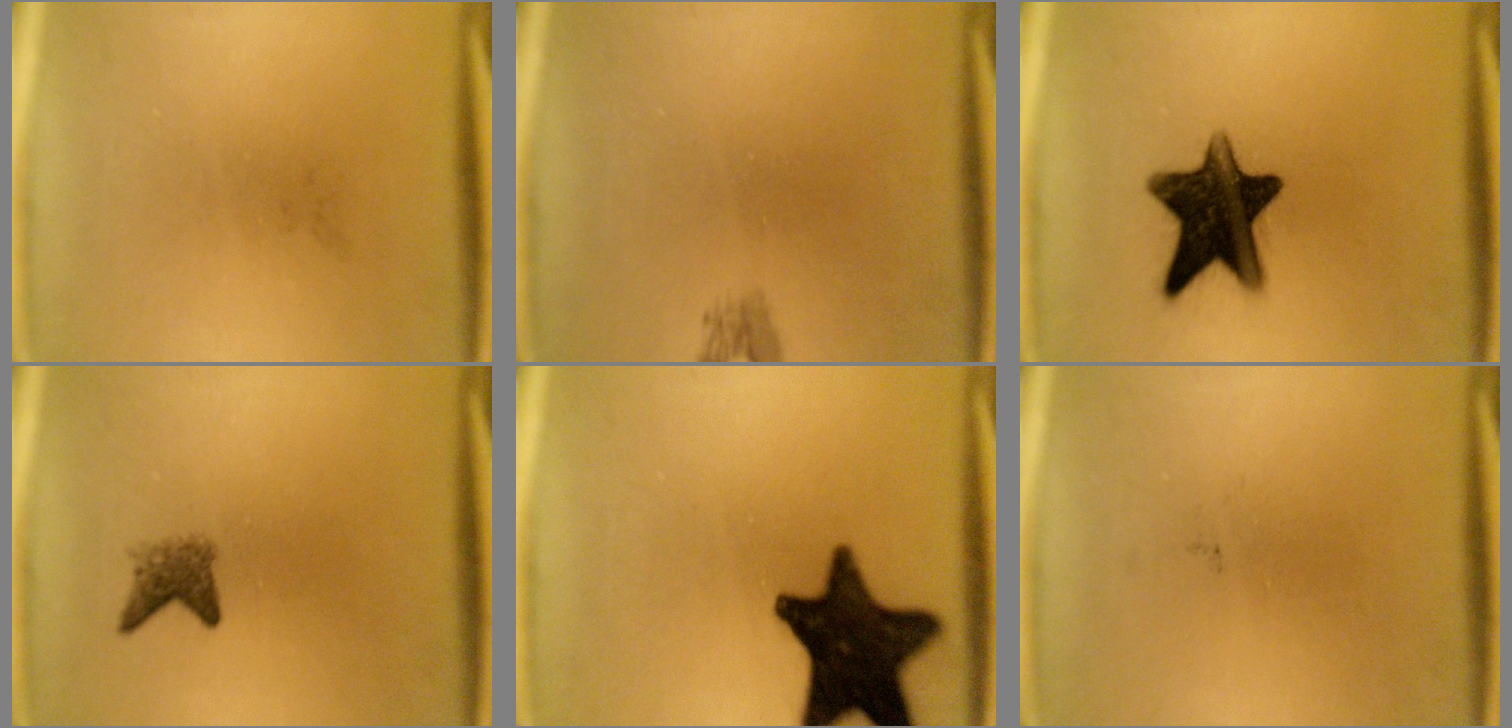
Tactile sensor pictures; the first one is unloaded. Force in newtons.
{"total": 1.3}
{"total": 14.0}
{"total": 2.3}
{"total": 16.8}
{"total": 0.0}